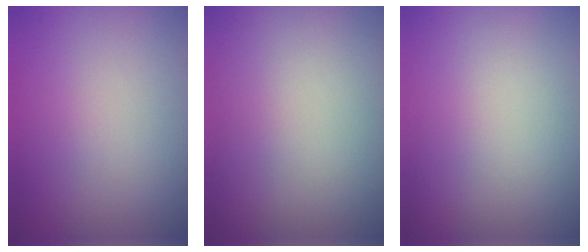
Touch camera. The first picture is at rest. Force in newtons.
{"total": 0.0}
{"total": 0.0}